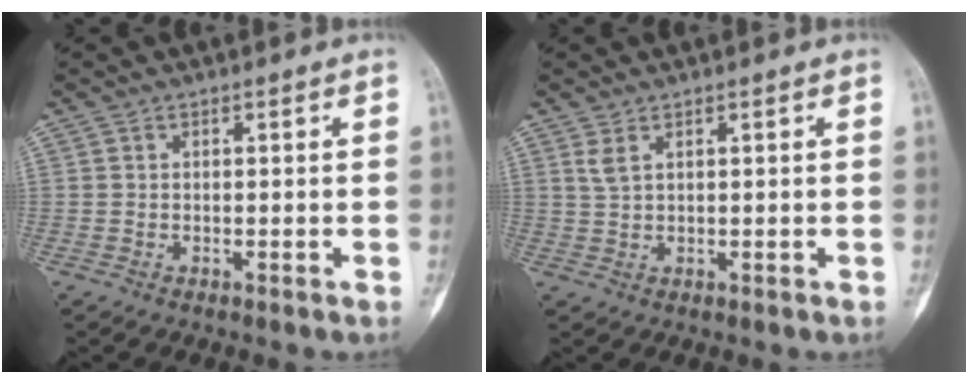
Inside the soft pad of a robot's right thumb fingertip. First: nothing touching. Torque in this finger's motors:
{"motor_torque": [0.41, -0.04, 0.19, -0.19, 0.00]}